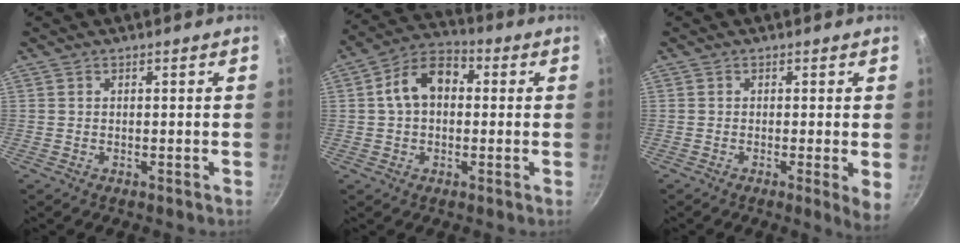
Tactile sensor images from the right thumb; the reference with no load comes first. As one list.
[{"total": 10.2, "force": [1.1, 7.2, 7.1], "torque": [-0.094, 0.033, 0.001]}, {"total": 4.0, "force": [-0.2, 0.4, 4.0], "torque": [-0.050, -0.014, -0.006]}]